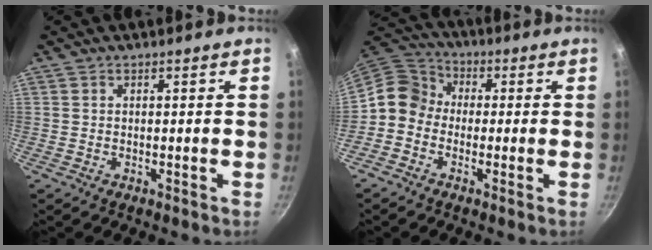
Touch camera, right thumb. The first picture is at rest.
{"total": 7.5, "force": [-1.2, 6.7, 3.3], "torque": [-0.038, 0.030, -0.050]}